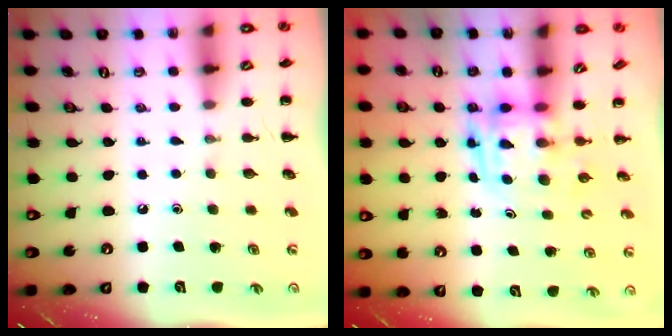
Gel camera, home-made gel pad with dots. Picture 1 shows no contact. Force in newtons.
{"total": 3.9, "press": 3.8, "slide": 0.7}